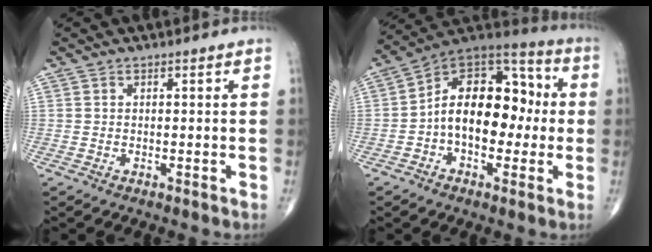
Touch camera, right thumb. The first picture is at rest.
{"total": 17.5, "force": [-1.0, 11.0, 13.5], "torque": [-0.175, 0.049, -0.028]}